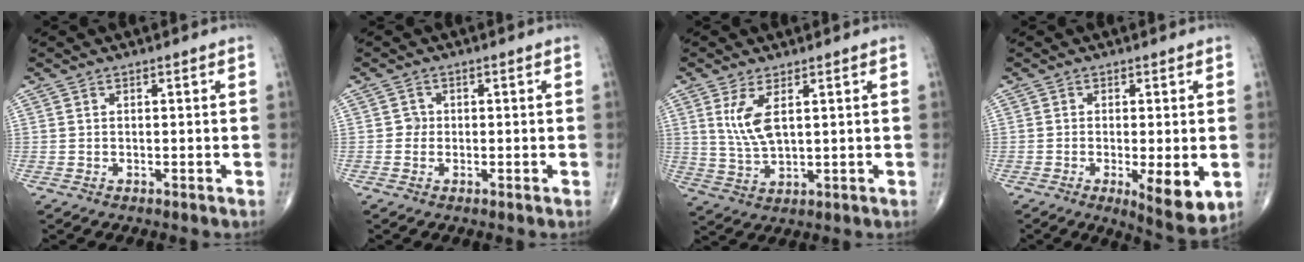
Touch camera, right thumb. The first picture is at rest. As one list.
[{"total": 1.3, "force": [-0.1, 1.2, 0.3], "torque": [0.004, 0.005, -0.006]}, {"total": 6.4, "force": [2.2, 2.5, 5.5], "torque": [-0.118, -0.013, 0.054]}, {"total": 8.3, "force": [-2.1, 2.4, 7.7], "torque": [-0.111, -0.022, -0.028]}]